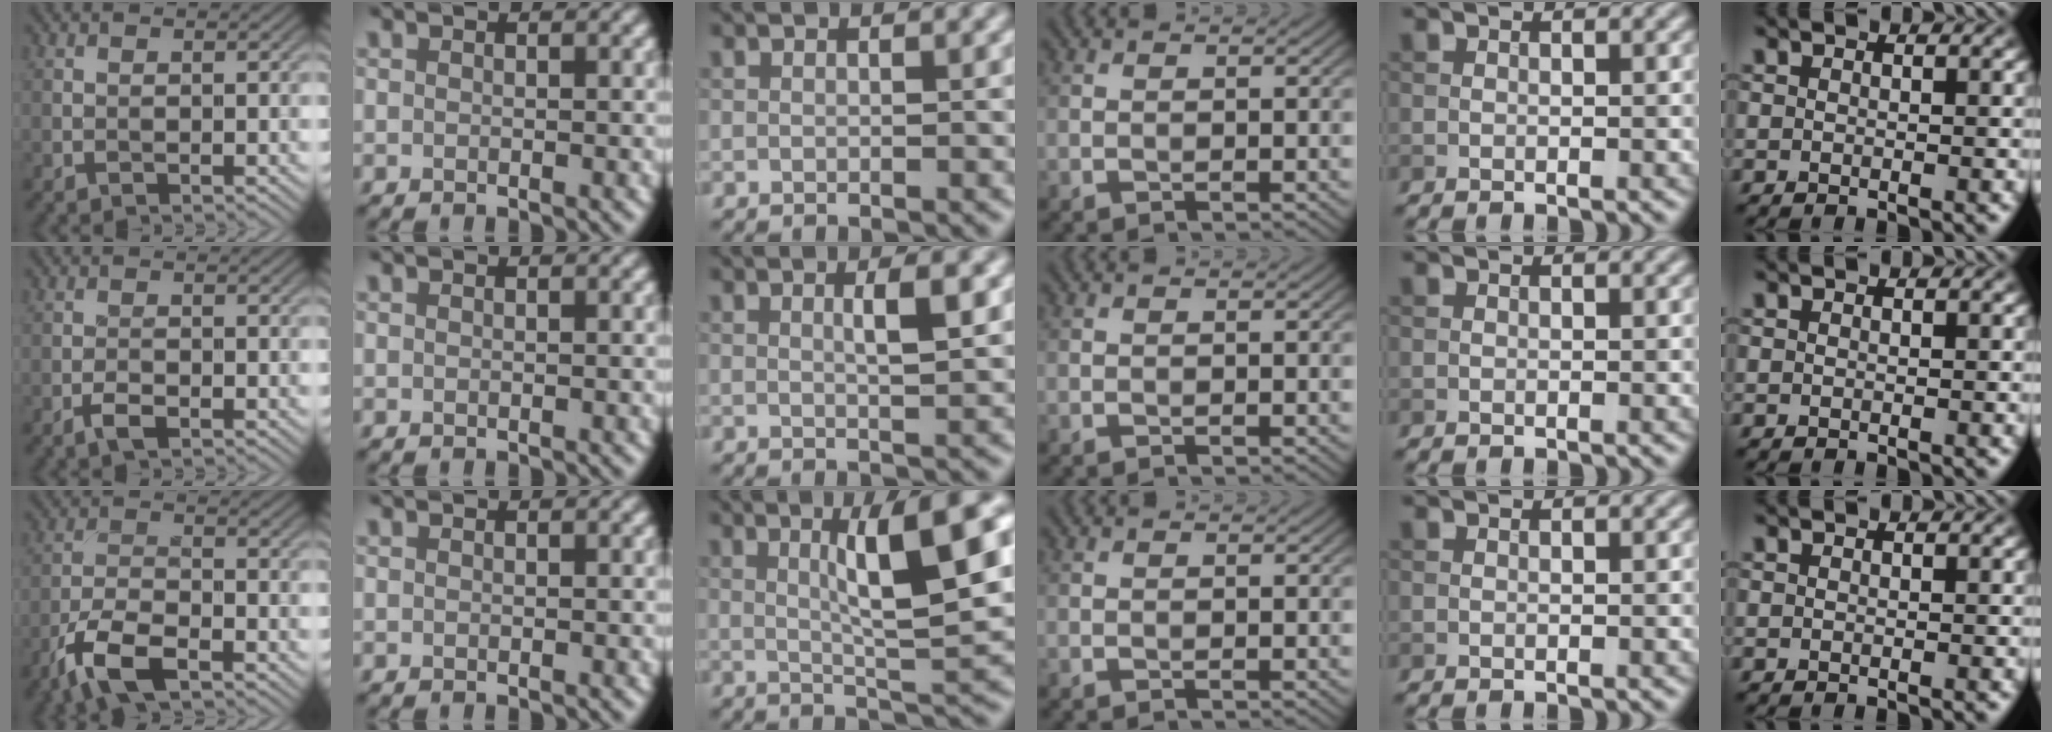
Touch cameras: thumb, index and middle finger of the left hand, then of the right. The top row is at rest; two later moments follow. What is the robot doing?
{"motion": "screw", "object": "medicine bottle"}